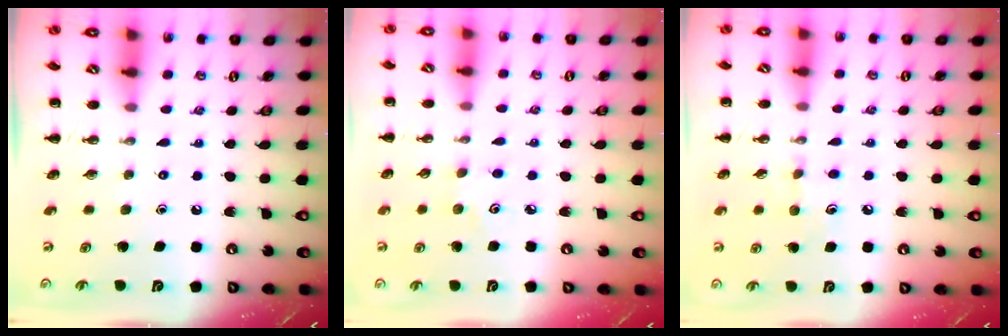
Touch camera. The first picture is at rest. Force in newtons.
{"total": 2.7, "press": 2.6, "slide": 0.8}
{"total": 7.6, "press": 7.4, "slide": 1.7}